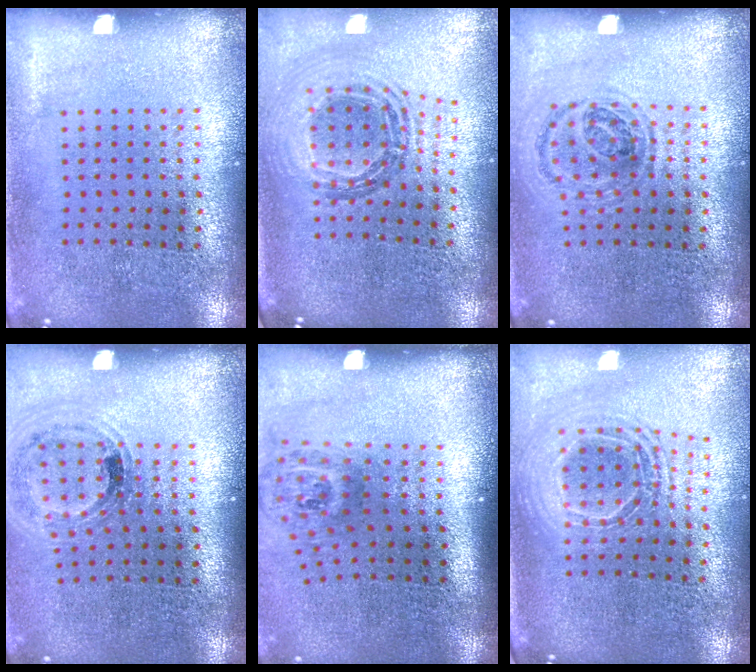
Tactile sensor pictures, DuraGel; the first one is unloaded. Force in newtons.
{"total": 0.9, "press": 0.9, "slide": 0.2}
{"total": 1.0, "press": 1.0, "slide": 0.2}
{"total": 1.0, "press": 1.0, "slide": 0.2}
{"total": 1.9, "press": 1.2, "slide": 1.4}
{"total": 1.9, "press": 1.5, "slide": 1.1}